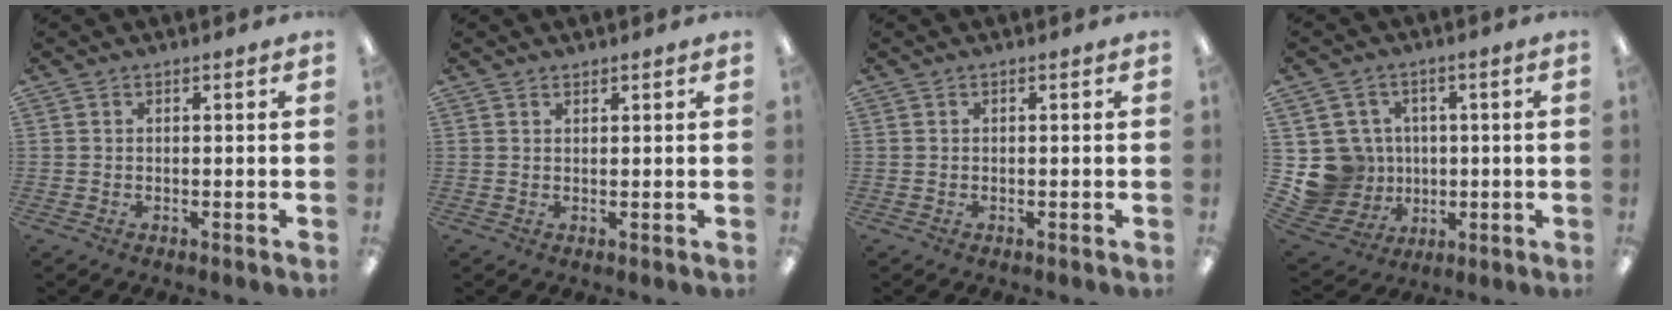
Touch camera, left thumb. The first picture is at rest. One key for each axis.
{"total": 1.0, "fx": 0.9, "fy": 0.3, "fz": 0.1, "tx": -0.002, "ty": -0.002, "tz": 0.018}
{"total": 0.0}
{"total": 11.5, "fx": 0.0, "fy": 11.2, "fz": 2.6, "tx": -0.084, "ty": 0.002, "tz": 0.015}